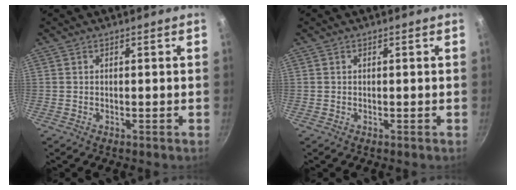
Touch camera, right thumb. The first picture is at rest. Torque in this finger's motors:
{"motor_torque": [-0.02, -0.02, -0.31, 0.32, 0.04]}